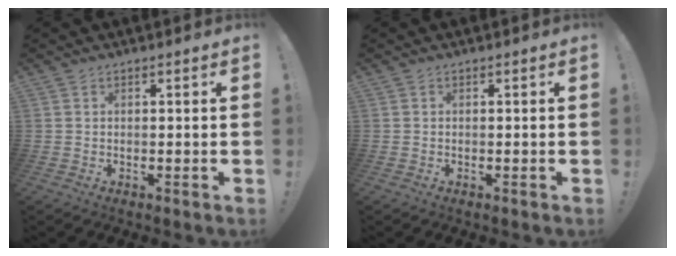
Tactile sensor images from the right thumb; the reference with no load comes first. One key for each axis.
{"total": 0.0}